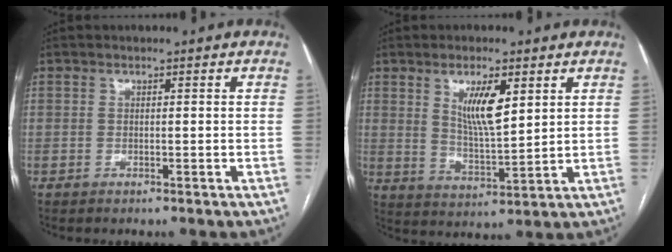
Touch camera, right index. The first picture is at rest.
{"total": 7.8, "force": [3.3, 1.9, 6.8], "torque": [-0.124, -0.006, 0.064]}